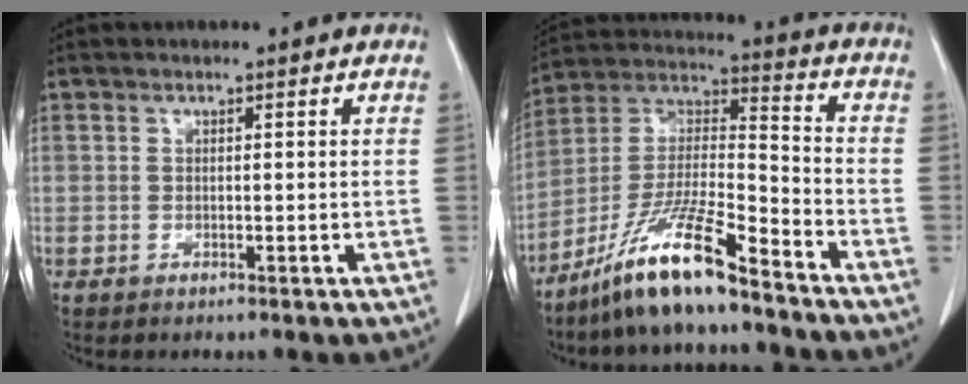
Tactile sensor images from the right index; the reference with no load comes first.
{"total": 14.2, "force": [-10.3, 1.0, 9.8], "torque": [-0.196, -0.008, -0.193]}